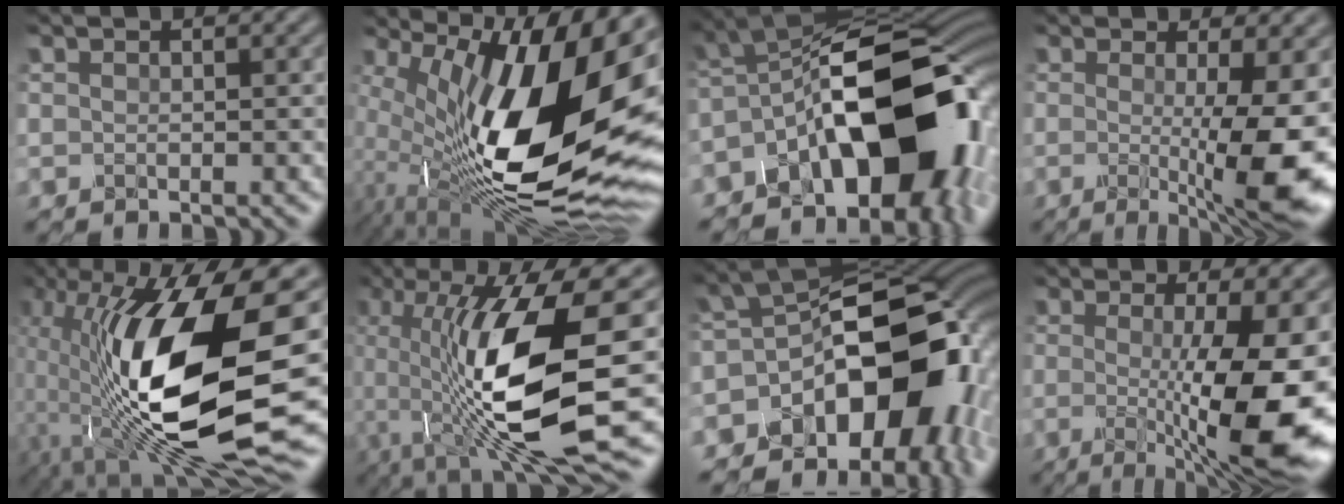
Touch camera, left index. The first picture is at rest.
{"total": 18.4, "force": [-0.1, 7.3, 16.9], "torque": [-0.287, -0.012, -0.010]}
{"total": 16.9, "force": [-5.9, 9.4, 12.7], "torque": [-0.152, -0.004, -0.104]}
{"total": 8.9, "force": [-0.9, 1.3, 8.7], "torque": [-0.125, -0.014, -0.014]}
{"total": 16.5, "force": [-2.6, 5.6, 15.3], "torque": [-0.278, -0.004, -0.057]}
{"total": 13.8, "force": [-2.9, 3.2, 13.1], "torque": [-0.239, -0.016, -0.051]}
{"total": 16.1, "force": [-5.8, 10.3, 11.0], "torque": [-0.115, -0.010, -0.101]}
{"total": 11.5, "force": [-1.4, 2.1, 11.2], "torque": [-0.154, -0.018, -0.021]}